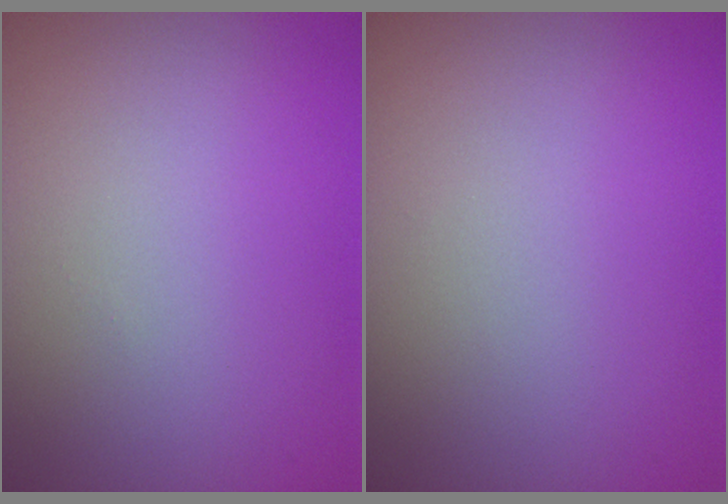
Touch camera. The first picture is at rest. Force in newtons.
{"total": 0.0}